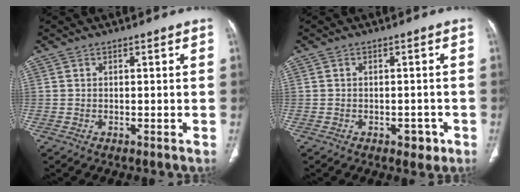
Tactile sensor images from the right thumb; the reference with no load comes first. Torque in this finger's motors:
{"motor_torque": [0.45, 0.55, 0.01, -0.15, 0.13]}